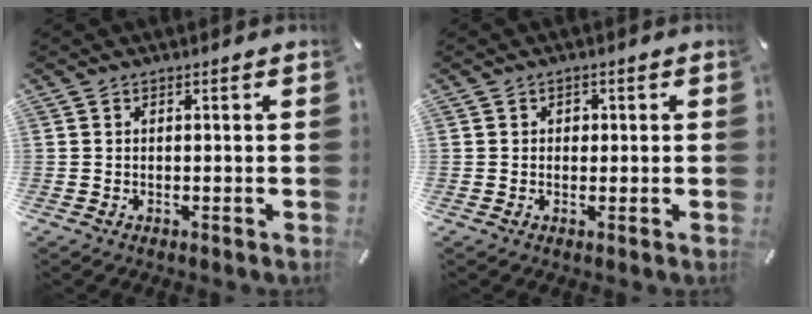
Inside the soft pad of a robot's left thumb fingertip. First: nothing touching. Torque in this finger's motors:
{"motor_torque": [0.08, 0.30, -0.01, -0.41, 0.00]}